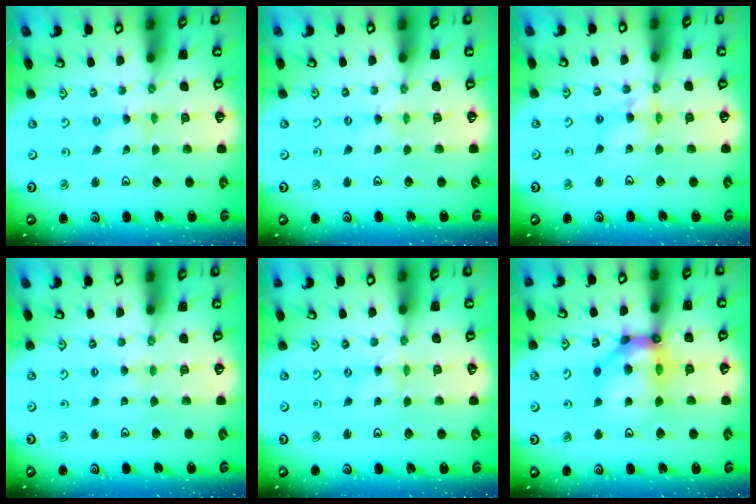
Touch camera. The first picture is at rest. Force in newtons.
{"total": 0.0}
{"total": 6.7, "press": 6.7, "slide": 0.7}
{"total": 2.3, "press": 2.3, "slide": 0.4}
{"total": 0.0}
{"total": 14.4, "press": 14.2, "slide": 2.0}